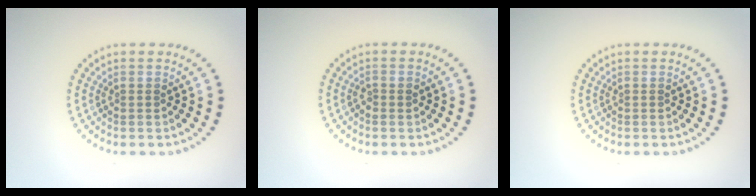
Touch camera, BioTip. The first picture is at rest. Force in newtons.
{"total": 0.8, "press": 0.8, "slide": 0.1}
{"total": 0.0}